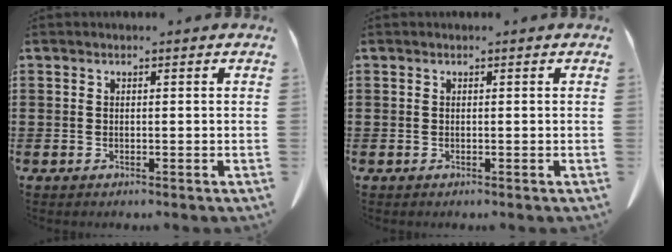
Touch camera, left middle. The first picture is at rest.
{"total": 0.0}